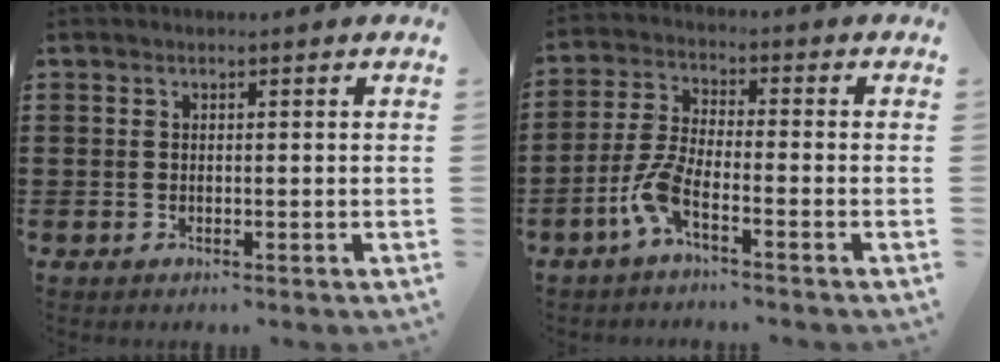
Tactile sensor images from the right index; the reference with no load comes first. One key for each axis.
{"total": 6.0, "fx": -3.5, "fy": 1.2, "fz": 4.7, "tx": -0.130, "ty": -0.018, "tz": -0.072}